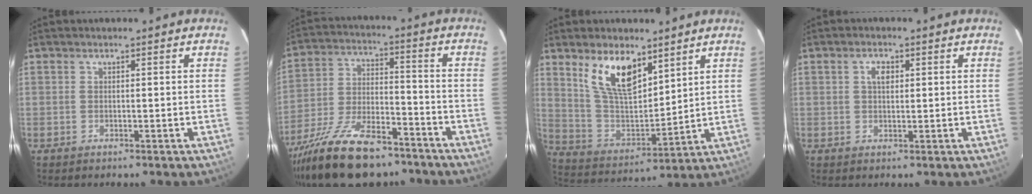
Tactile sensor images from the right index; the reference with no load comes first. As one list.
[{"total": 20.5, "force": [-15.2, 8.0, 11.3], "torque": [-0.228, -0.022, -0.250]}, {"total": 13.4, "force": [8.0, 5.9, 9.0], "torque": [-0.171, 0.000, 0.164]}, {"total": 2.5, "force": [0.7, 1.5, 1.9], "torque": [-0.032, 0.008, 0.013]}]